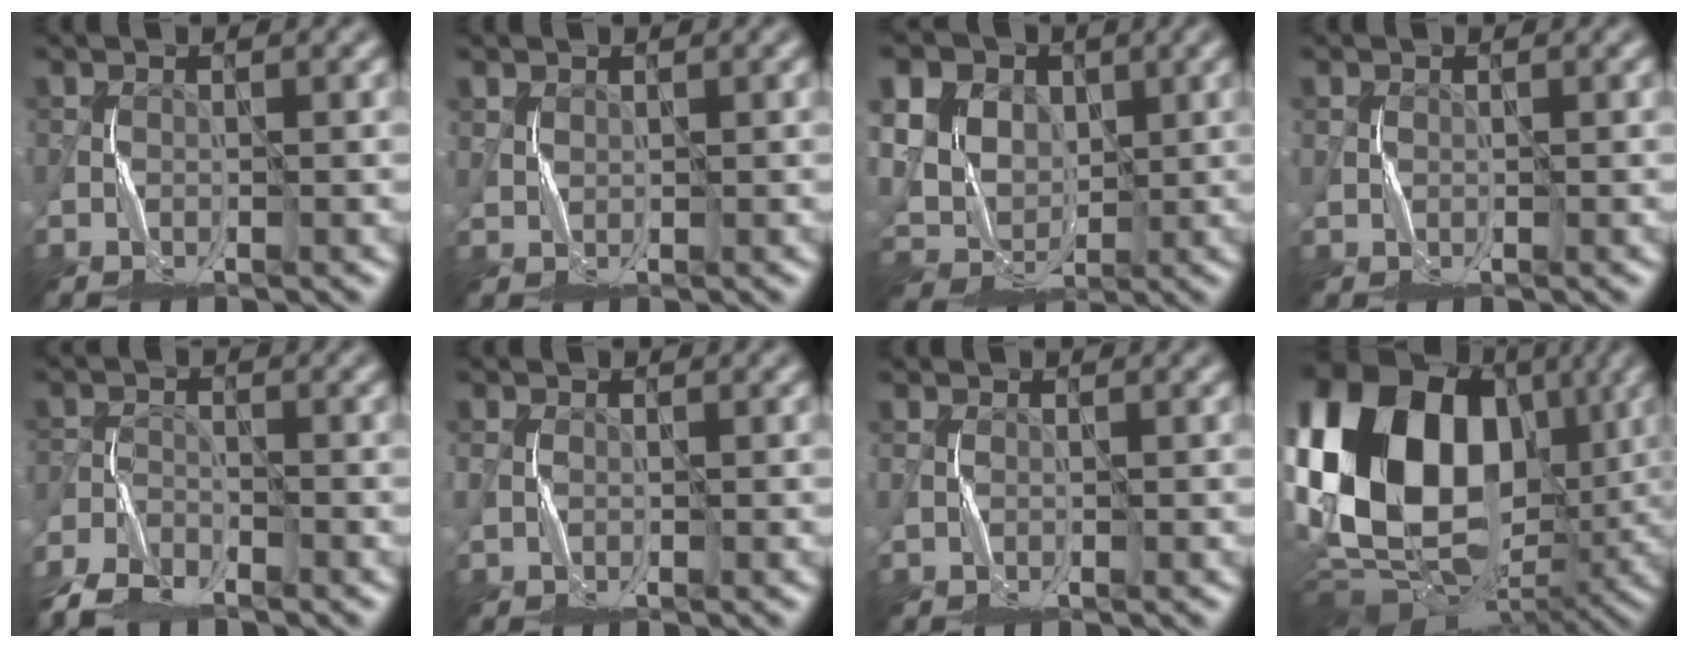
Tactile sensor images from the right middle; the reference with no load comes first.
{"total": 1.1, "force": [0.9, 0.5, 0.1], "torque": [-0.006, -0.002, 0.022]}
{"total": 16.5, "force": [6.6, 12.7, 8.1], "torque": [-0.193, 0.035, 0.108]}
{"total": 0.5, "force": [0.1, 0.5, 0.0], "torque": [0.003, 0.000, 0.003]}
{"total": 5.3, "force": [-4.3, 2.0, 2.4], "torque": [-0.051, -0.010, -0.096]}
{"total": 1.1, "force": [-0.1, 0.9, 0.5], "torque": [-0.011, -0.001, -0.003]}
{"total": 0.6, "force": [0.0, 0.5, 0.3], "torque": [-0.007, 0.000, 0.000]}
{"total": 21.5, "force": [3.1, 15.5, 14.5], "torque": [-0.282, 0.015, 0.059]}